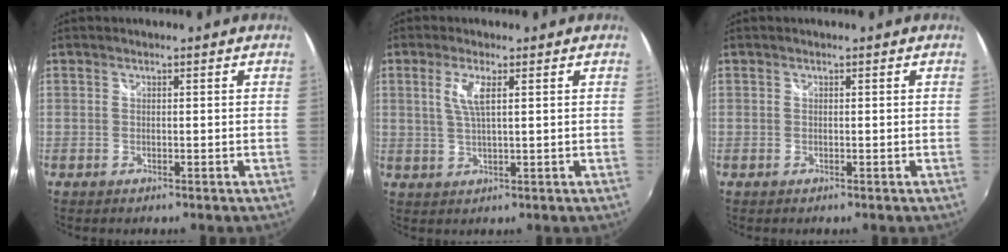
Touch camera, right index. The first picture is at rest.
{"total": 4.2, "force": [1.4, 0.7, 3.9], "torque": [-0.079, -0.002, 0.028]}
{"total": 0.0}